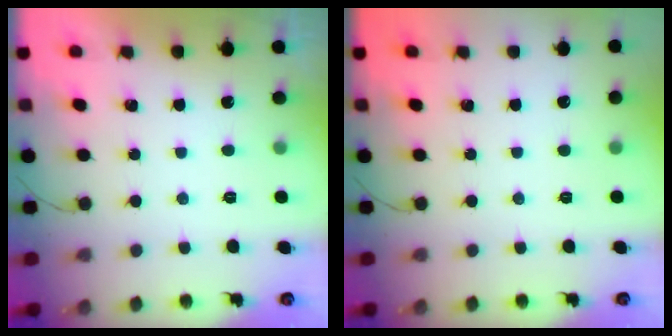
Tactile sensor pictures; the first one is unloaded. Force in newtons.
{"total": 0.0}